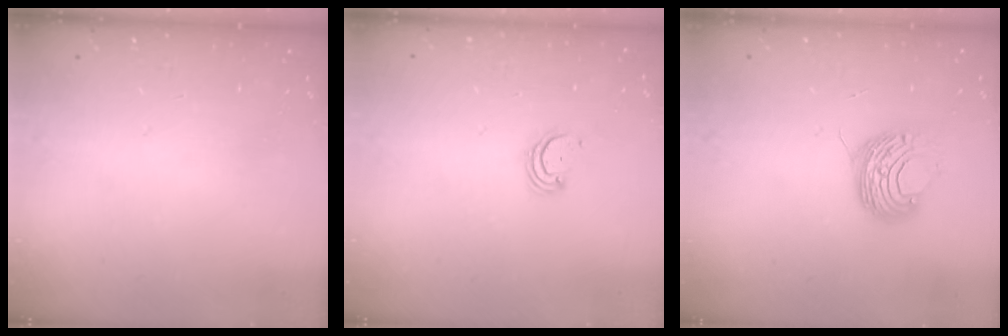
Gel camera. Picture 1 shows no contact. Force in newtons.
{"total": 2.8, "press": 2.8, "slide": 0.3}
{"total": 9.7, "press": 9.7, "slide": 0.6}